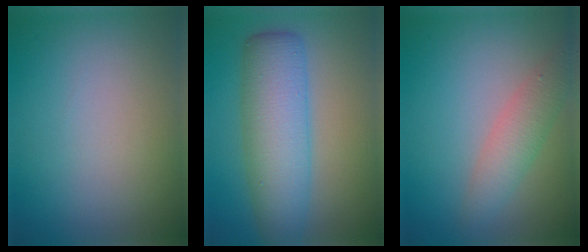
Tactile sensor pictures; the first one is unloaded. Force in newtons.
{"total": 7.2, "press": 7.2, "slide": 0.2}
{"total": 3.0, "press": 3.0, "slide": 0.1}